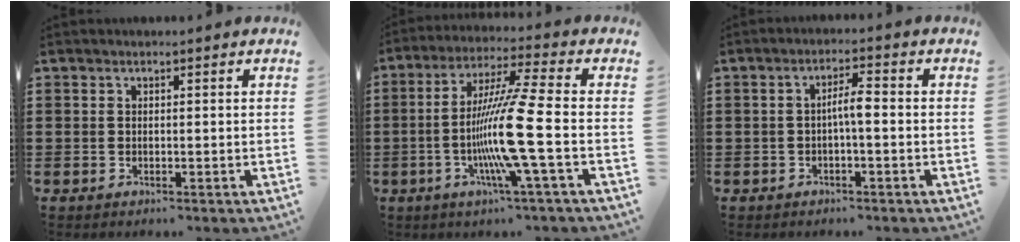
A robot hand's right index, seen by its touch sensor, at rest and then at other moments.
{"total": 13.1, "force": [-3.2, -0.7, 12.7], "torque": [-0.259, -0.019, -0.074]}
{"total": 3.2, "force": [-0.5, 0.5, 3.1], "torque": [-0.059, 0.005, -0.012]}